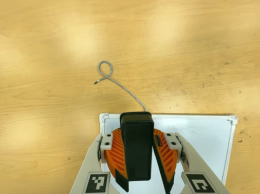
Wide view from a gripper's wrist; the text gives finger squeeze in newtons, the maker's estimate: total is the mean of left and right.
{"total": 11.1, "left": 10.4, "right": 11.7}